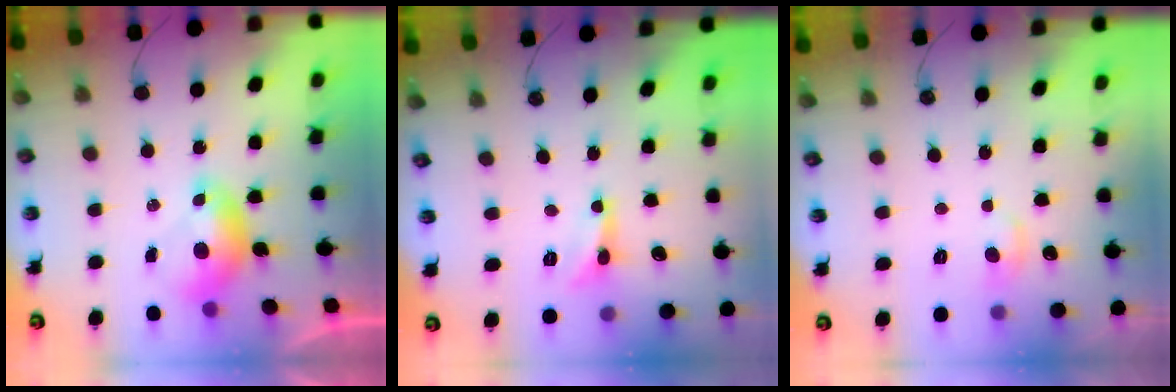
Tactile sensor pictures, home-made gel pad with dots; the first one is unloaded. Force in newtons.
{"total": 1.1, "press": 1.0, "slide": 0.4}
{"total": 1.0, "press": 0.5, "slide": 0.8}